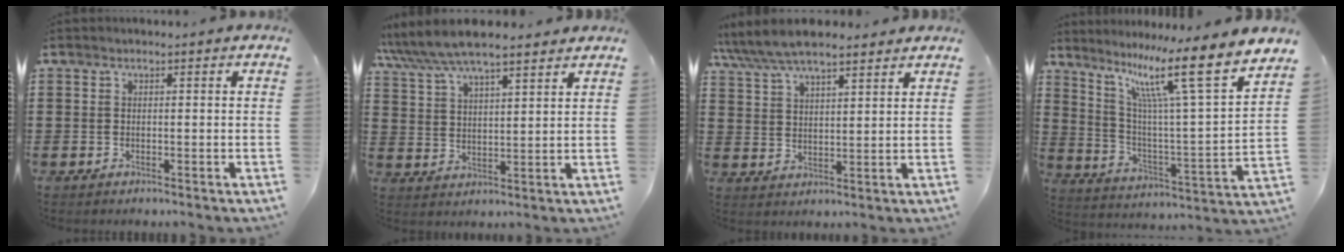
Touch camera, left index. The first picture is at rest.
{"total": 6.8, "force": [6.1, 1.3, 2.7], "torque": [-0.073, -0.018, 0.109]}
{"total": 6.8, "force": [6.1, 1.8, 2.6], "torque": [-0.071, -0.015, 0.110]}
{"total": 13.9, "force": [9.3, 0.9, 10.2], "torque": [-0.202, -0.061, 0.140]}